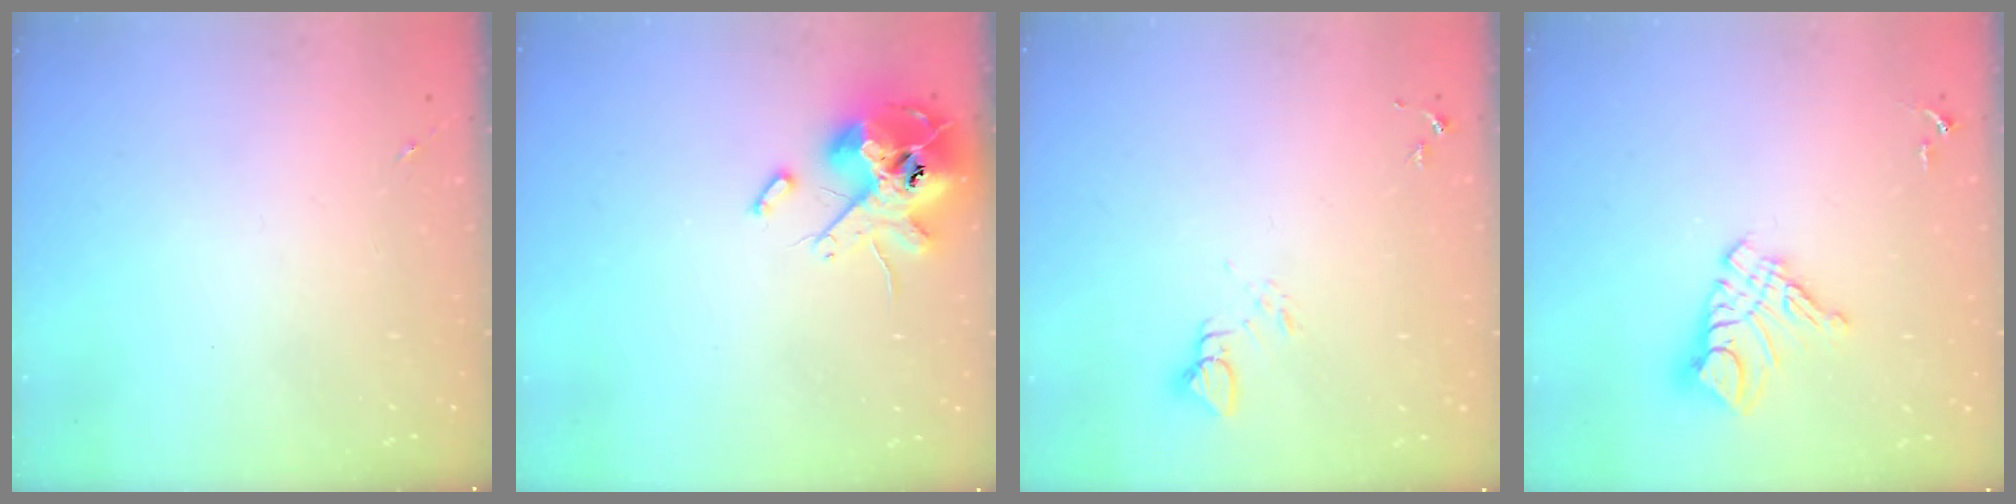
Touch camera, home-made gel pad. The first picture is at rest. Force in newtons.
{"total": 14.3, "press": 14.0, "slide": 2.5}
{"total": 3.4, "press": 3.4, "slide": 0.2}
{"total": 12.1, "press": 12.0, "slide": 1.1}